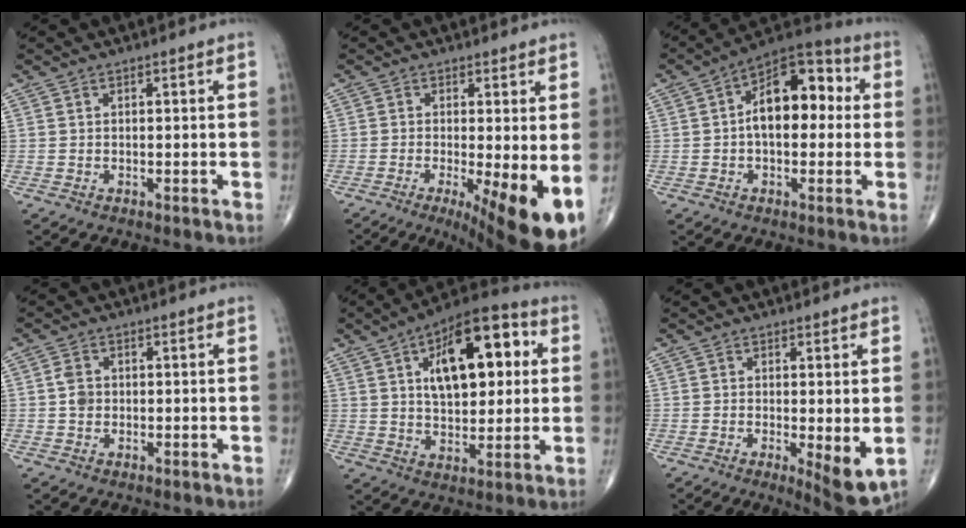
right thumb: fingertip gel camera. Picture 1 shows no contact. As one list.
[{"total": 12.5, "force": [-3.0, 3.2, 11.8], "torque": [-0.160, -0.020, -0.035]}, {"total": 14.1, "force": [1.3, 8.0, 11.5], "torque": [-0.147, 0.036, 0.006]}, {"total": 2.6, "force": [0.0, 2.1, 1.5], "torque": [-0.024, 0.003, -0.003]}, {"total": 19.2, "force": [5.2, 9.6, 15.8], "torque": [-0.202, 0.010, 0.077]}, {"total": 6.2, "force": [-0.8, 1.8, 5.9], "torque": [-0.084, -0.020, -0.011]}]